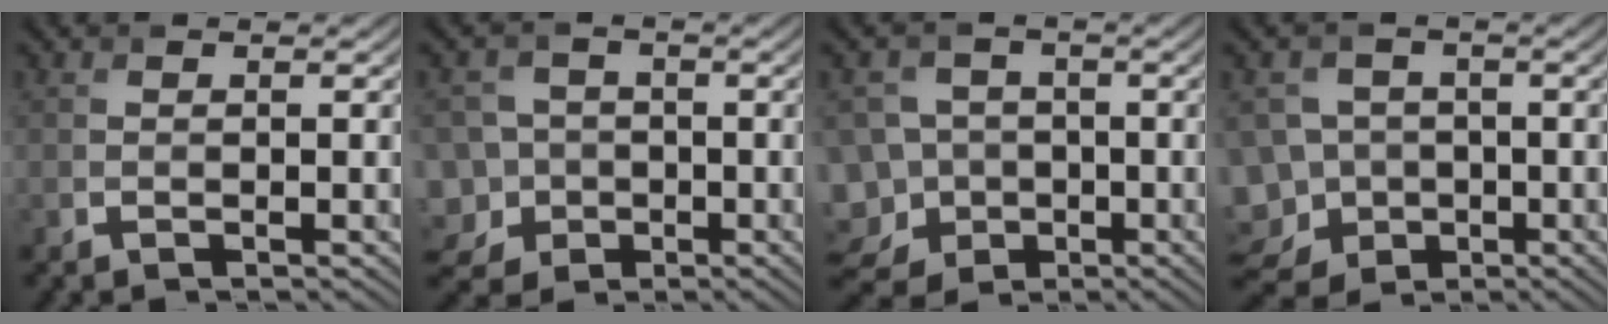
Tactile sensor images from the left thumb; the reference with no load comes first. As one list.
[{"total": 8.9, "force": [-4.0, 7.4, 2.8], "torque": [-0.076, -0.020, -0.097]}, {"total": 10.7, "force": [-5.7, 8.5, 3.5], "torque": [-0.092, -0.026, -0.113]}, {"total": 10.1, "force": [-5.1, 8.1, 3.3], "torque": [-0.084, -0.023, -0.103]}]